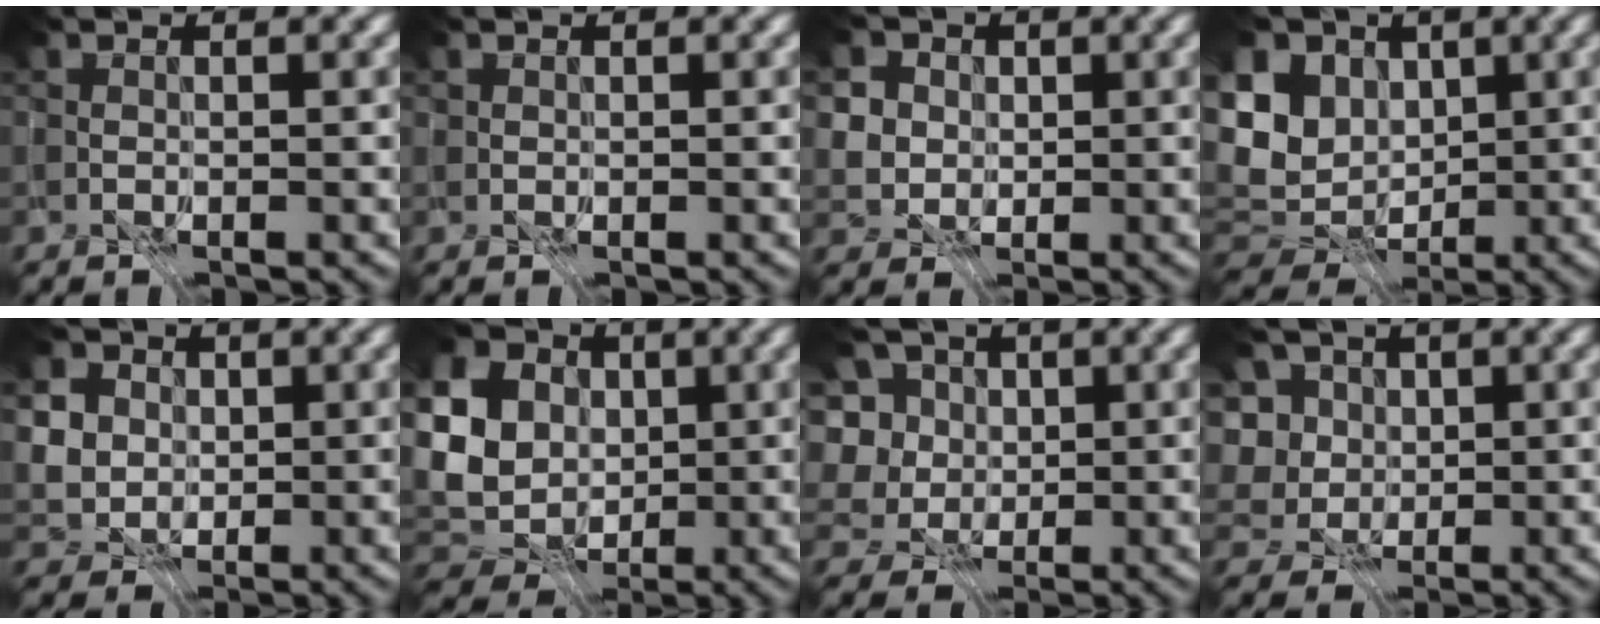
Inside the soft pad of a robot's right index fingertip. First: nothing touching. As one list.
[{"total": 1.0, "force": [0.6, 0.7, 0.4], "torque": [-0.009, 0.004, 0.009]}, {"total": 6.9, "force": [3.4, 5.1, 3.1], "torque": [-0.060, 0.007, 0.046]}, {"total": 8.2, "force": [0.0, 5.9, 5.7], "torque": [-0.103, -0.003, 0.013]}, {"total": 7.6, "force": [2.4, 6.1, 3.8], "torque": [-0.084, 0.007, 0.030]}, {"total": 9.7, "force": [-1.0, 8.0, 5.5], "torque": [-0.113, -0.023, -0.013]}, {"total": 6.1, "force": [0.4, 5.1, 3.3], "torque": [-0.084, 0.018, -0.024]}, {"total": 5.8, "force": [1.3, 4.7, 3.2], "torque": [-0.068, 0.016, -0.012]}]